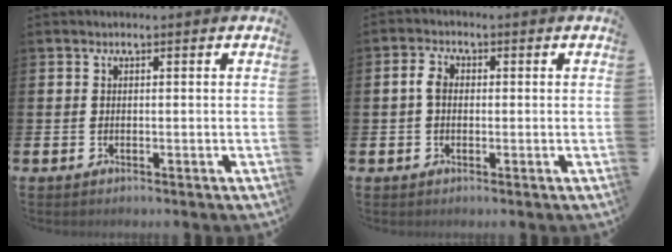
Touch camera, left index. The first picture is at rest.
{"total": 2.8, "force": [0.2, 2.1, 1.9], "torque": [-0.030, 0.007, 0.001]}